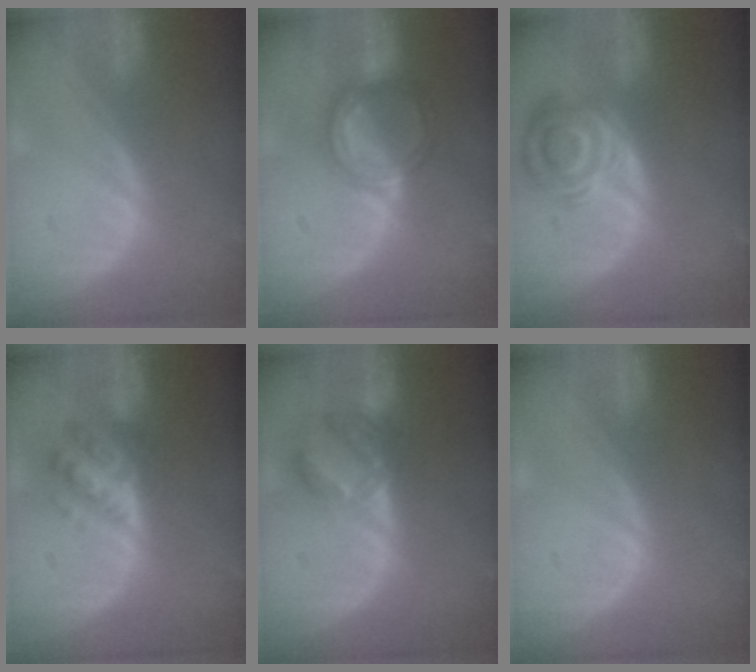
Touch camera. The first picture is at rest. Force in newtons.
{"total": 6.2, "press": 5.7, "slide": 2.6}
{"total": 8.2, "press": 7.3, "slide": 3.8}
{"total": 5.5, "press": 5.5, "slide": 0.2}
{"total": 6.8, "press": 6.0, "slide": 3.2}
{"total": 0.0}